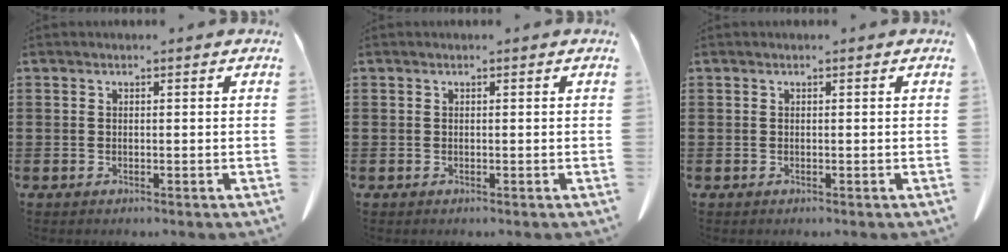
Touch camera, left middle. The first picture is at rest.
{"total": 0.0}
{"total": 0.0}